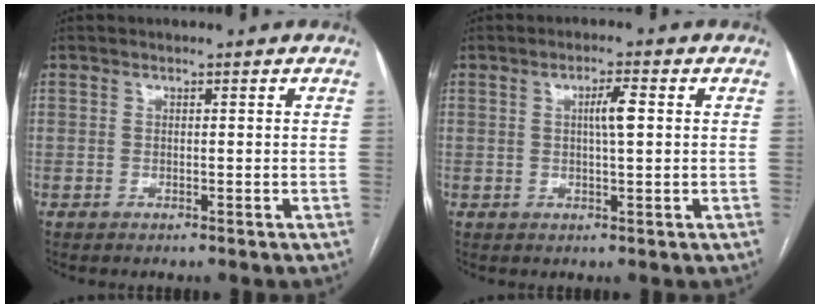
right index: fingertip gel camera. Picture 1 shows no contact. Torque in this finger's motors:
{"motor_torque": [0.22, 0.10, 0.06, 0.06]}